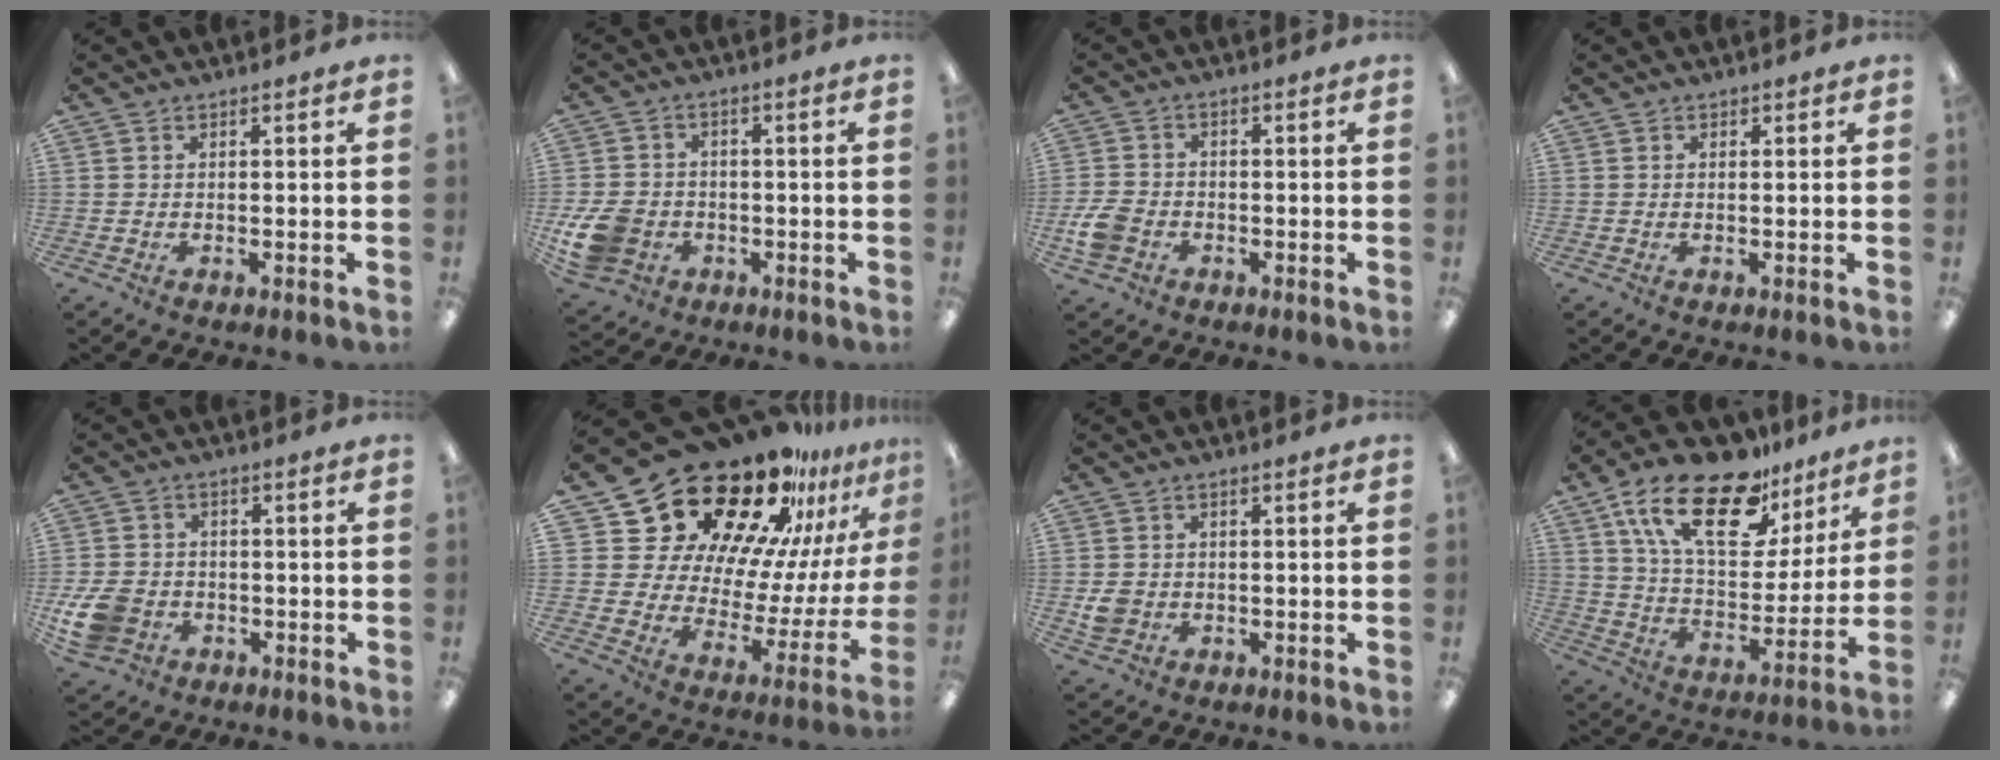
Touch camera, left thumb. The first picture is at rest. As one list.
[{"total": 10.1, "force": [-3.5, 7.9, 5.2], "torque": [-0.117, 0.024, -0.062]}, {"total": 6.0, "force": [-2.2, 4.5, 3.3], "torque": [-0.068, 0.014, -0.040]}, {"total": 0.5, "force": [0.3, 0.4, 0.0], "torque": [0.000, 0.003, 0.005]}, {"total": 8.8, "force": [-3.2, 6.9, 4.3], "torque": [-0.097, 0.021, -0.058]}, {"total": 27.5, "force": [21.3, 13.3, 11.2], "torque": [-0.160, -0.177, 0.391]}, {"total": 4.1, "force": [-0.6, 3.7, 1.7], "torque": [-0.013, 0.001, -0.011]}, {"total": 23.0, "force": [14.4, 10.5, 14.6], "torque": [-0.256, -0.068, 0.252]}]